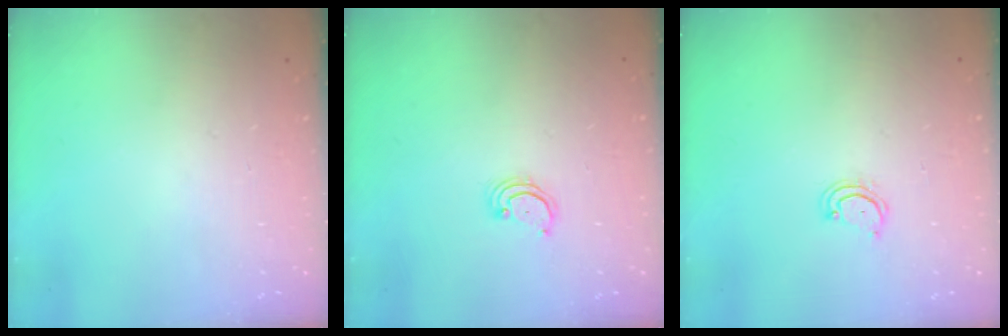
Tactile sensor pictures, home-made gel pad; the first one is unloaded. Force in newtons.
{"total": 2.3, "press": 2.2, "slide": 0.2}
{"total": 3.9, "press": 3.9, "slide": 0.3}